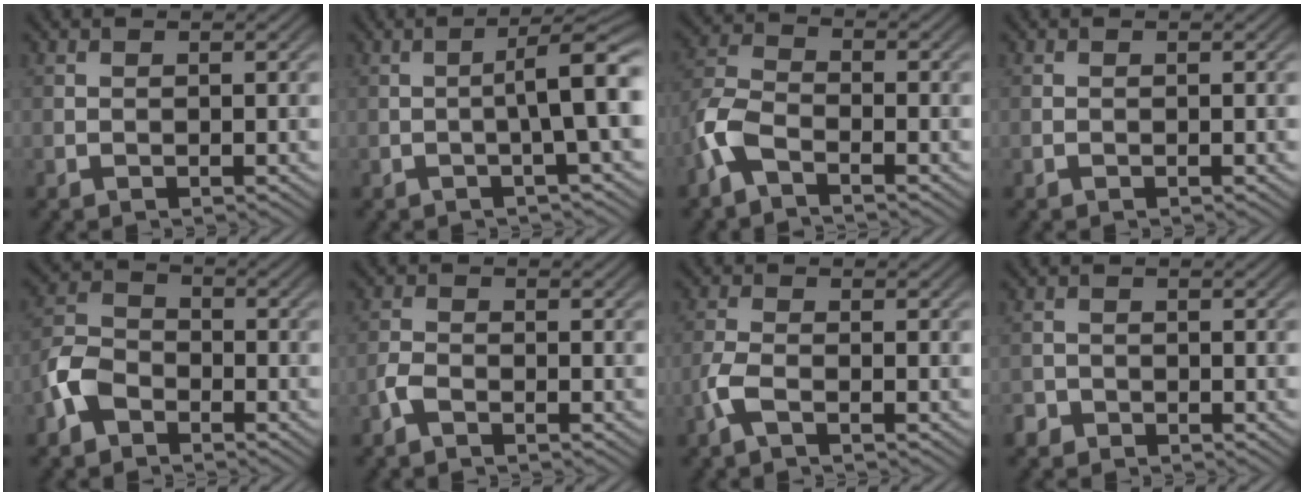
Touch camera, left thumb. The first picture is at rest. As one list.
[{"total": 5.4, "force": [-0.5, 0.4, 5.3], "torque": [-0.086, 0.016, -0.013]}, {"total": 5.4, "force": [-3.3, 2.3, 3.7], "torque": [-0.095, -0.004, -0.087]}, {"total": 0.0}, {"total": 5.4, "force": [-3.1, 3.3, 2.9], "torque": [-0.068, 0.002, -0.079]}, {"total": 2.0, "force": [-1.4, 0.8, 1.2], "torque": [-0.030, 0.000, -0.038]}, {"total": 3.0, "force": [-1.7, 0.9, 2.3], "torque": [-0.062, -0.001, -0.045]}, {"total": 1.6, "force": [-1.2, 1.0, 0.2], "torque": [-0.003, 0.000, -0.030]}]